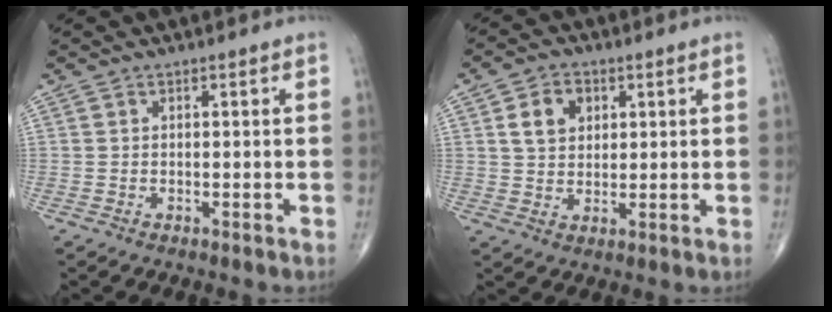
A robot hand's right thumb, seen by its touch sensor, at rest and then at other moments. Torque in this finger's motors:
{"motor_torque": [0.26, 1.21, 0.72, 0.14, 0.05]}